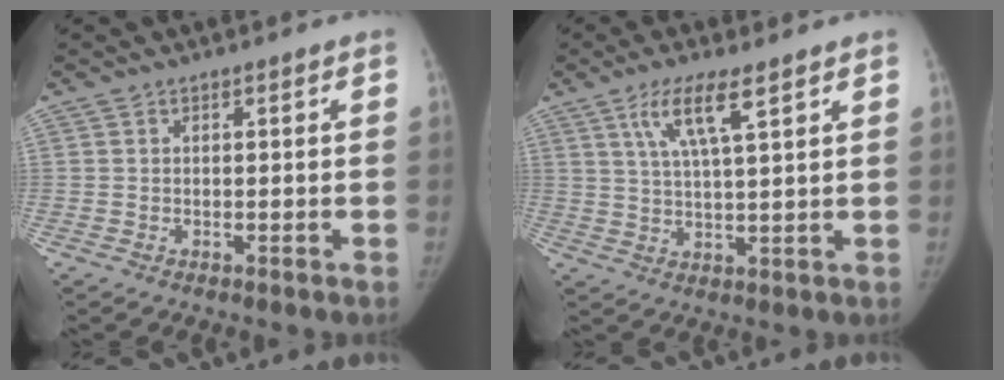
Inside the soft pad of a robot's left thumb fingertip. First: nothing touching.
{"total": 7.8, "force": [4.2, 1.2, 6.4], "torque": [-0.127, -0.015, 0.084]}